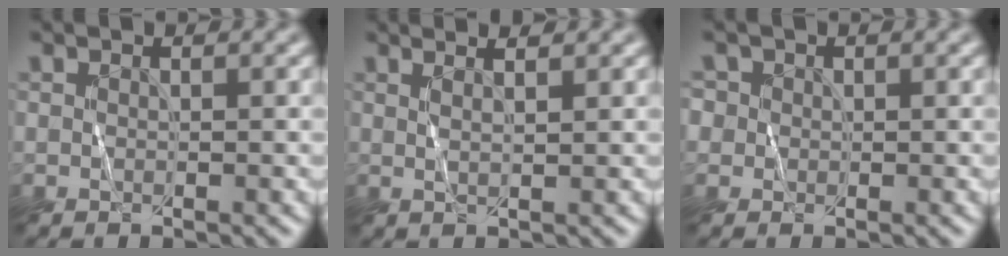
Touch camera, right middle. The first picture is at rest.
{"total": 2.4, "force": [1.7, 0.5, 1.6], "torque": [-0.011, 0.011, 0.003]}
{"total": 2.8, "force": [1.1, 2.5, 0.9], "torque": [-0.015, 0.014, 0.005]}